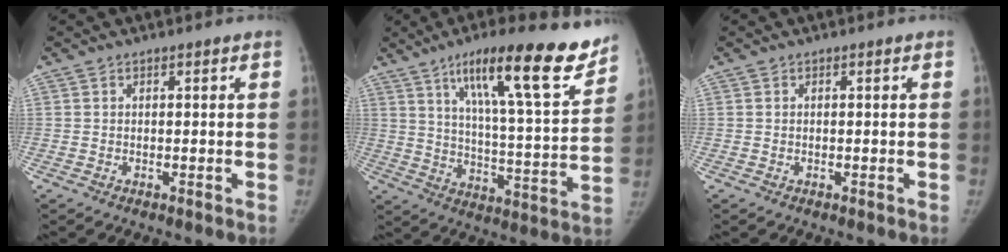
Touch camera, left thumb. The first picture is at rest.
{"total": 22.2, "force": [14.5, 3.9, 16.4], "torque": [-0.222, -0.057, 0.227]}
{"total": 0.0}